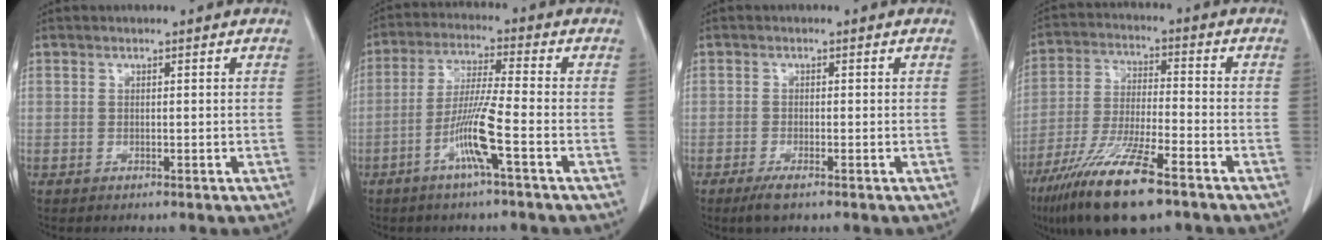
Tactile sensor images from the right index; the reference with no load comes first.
{"total": 8.3, "force": [-3.5, -0.7, 7.5], "torque": [-0.148, -0.006, -0.072]}
{"total": 2.4, "force": [-1.7, 0.3, 1.7], "torque": [-0.038, -0.005, -0.031]}
{"total": 14.6, "force": [-9.5, 2.0, 10.9], "torque": [-0.223, -0.035, -0.173]}